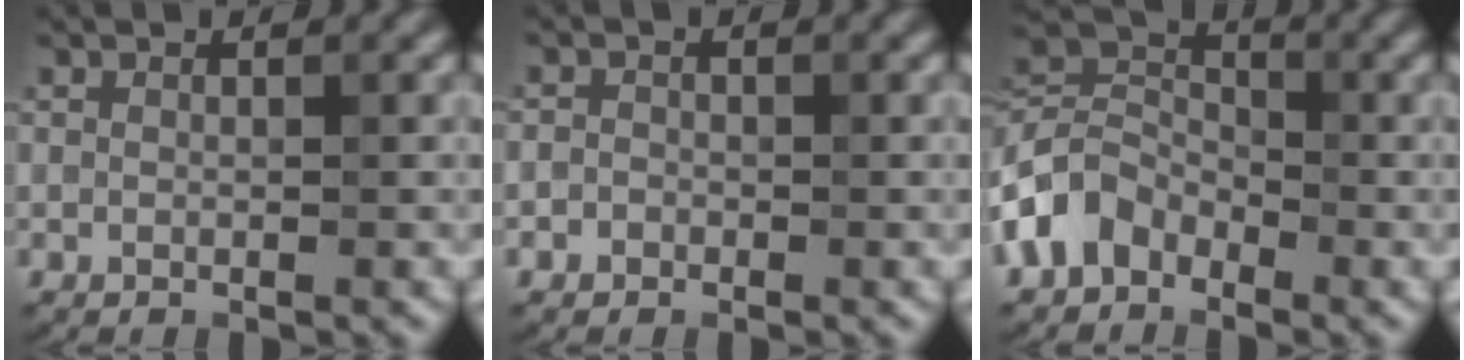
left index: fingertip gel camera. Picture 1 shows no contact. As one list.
[{"total": 1.0, "force": [-0.4, 0.9, 0.1], "torque": [0.007, -0.002, -0.011]}, {"total": 4.9, "force": [-2.7, 3.4, 2.1], "torque": [-0.042, 0.007, -0.073]}]